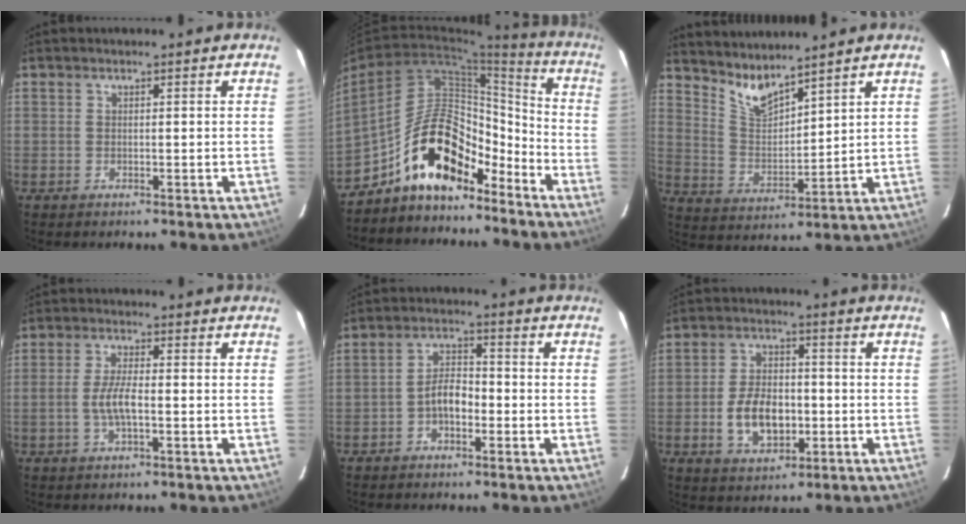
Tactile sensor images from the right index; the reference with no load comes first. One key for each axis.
{"total": 14.9, "fx": -11.2, "fy": 6.4, "fz": 7.4, "tx": -0.118, "ty": 0.044, "tz": -0.182}
{"total": 7.3, "fx": 6.5, "fy": 0.8, "fz": 3.2, "tx": -0.064, "ty": -0.016, "tz": 0.133}
{"total": 5.1, "fx": -1.1, "fy": 1.4, "fz": 4.8, "tx": -0.097, "ty": 0.000, "tz": -0.021}
{"total": 4.6, "fx": -2.0, "fy": 2.2, "fz": 3.5, "tx": -0.067, "ty": 0.013, "tz": -0.036}
{"total": 9.8, "fx": -2.3, "fy": 6.1, "fz": 7.4, "tx": -0.147, "ty": 0.008, "tz": -0.031}